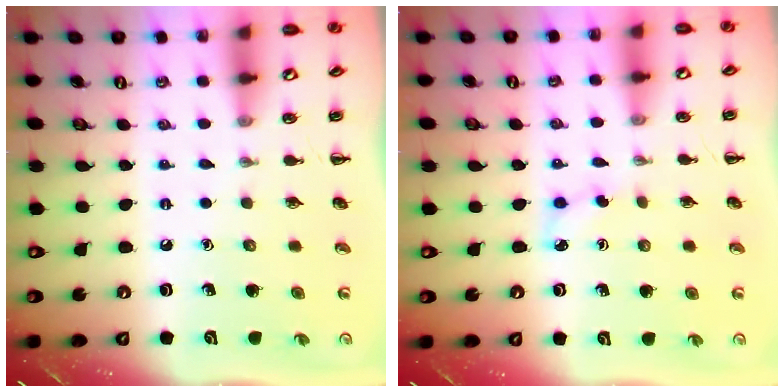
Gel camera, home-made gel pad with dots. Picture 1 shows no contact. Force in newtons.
{"total": 3.2, "press": 3.1, "slide": 1.0}